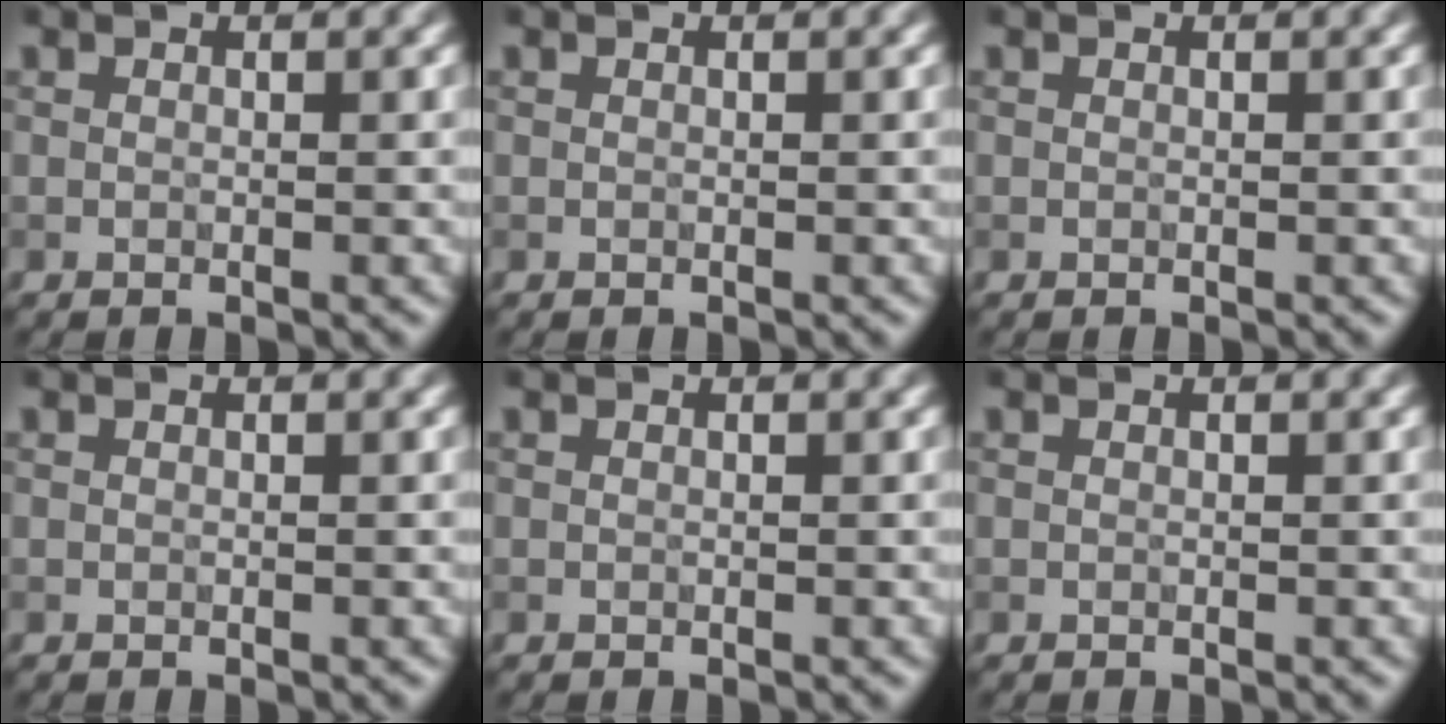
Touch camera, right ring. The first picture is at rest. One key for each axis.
{"total": 0.0}
{"total": 0.0}
{"total": 0.0}
{"total": 0.0}
{"total": 0.0}